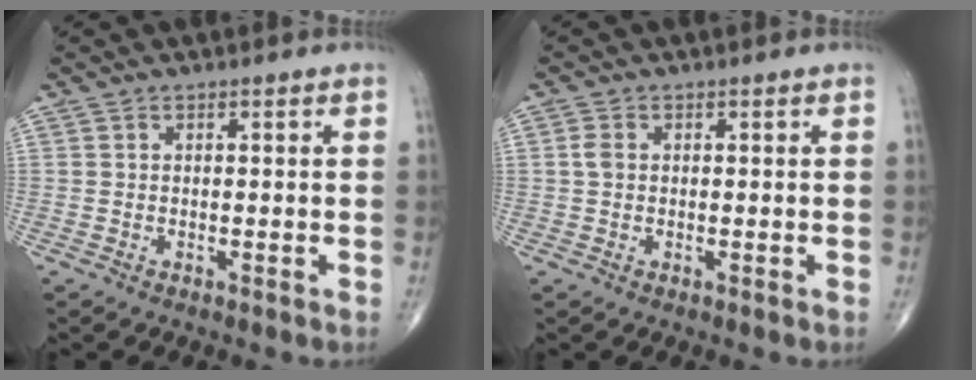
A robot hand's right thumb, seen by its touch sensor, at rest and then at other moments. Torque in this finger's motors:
{"motor_torque": [-0.01, 0.01, -0.09, -0.09, 0.02]}